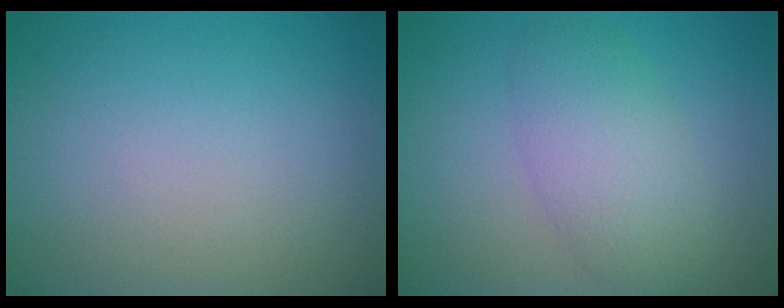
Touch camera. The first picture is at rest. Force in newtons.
{"total": 4.5, "press": 4.5, "slide": 0.1}